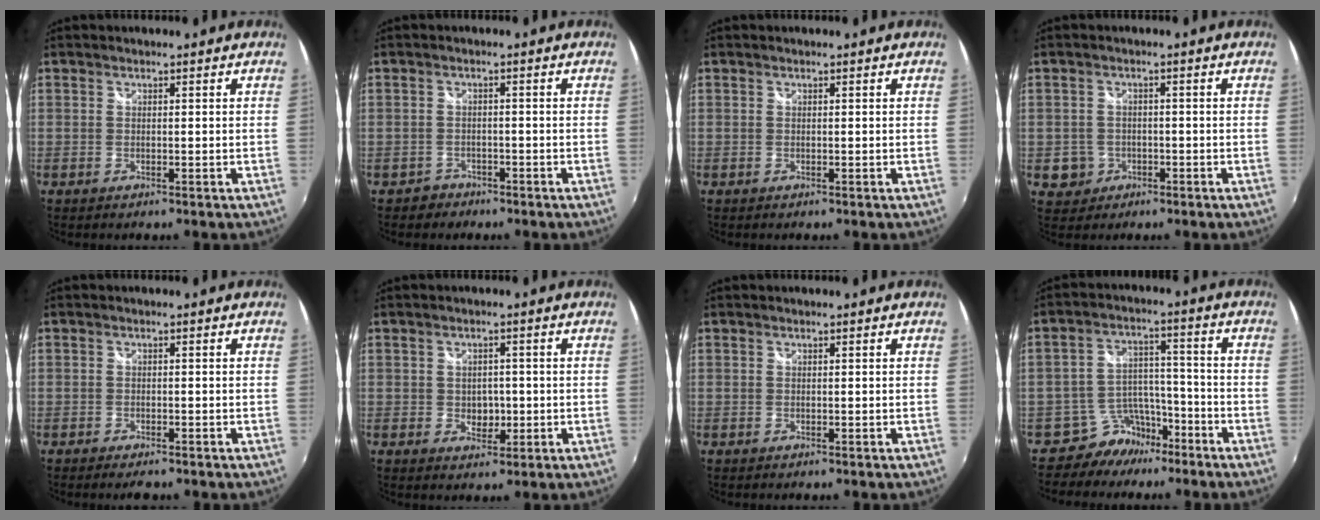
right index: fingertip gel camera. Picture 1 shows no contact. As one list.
[{"total": 2.9, "force": [-1.9, 2.2, -0.3], "torque": [-0.003, 0.009, -0.031]}, {"total": 0.0}, {"total": 4.1, "force": [-1.3, 3.8, 0.6], "torque": [-0.024, 0.009, -0.013]}, {"total": 2.7, "force": [-2.2, 0.9, 1.3], "torque": [-0.033, -0.011, -0.037]}, {"total": 3.6, "force": [-0.5, 3.0, 2.0], "torque": [-0.031, -0.001, -0.006]}, {"total": 0.0}, {"total": 7.5, "force": [-5.9, 4.5, 0.7], "torque": [-0.011, 0.033, -0.098]}]